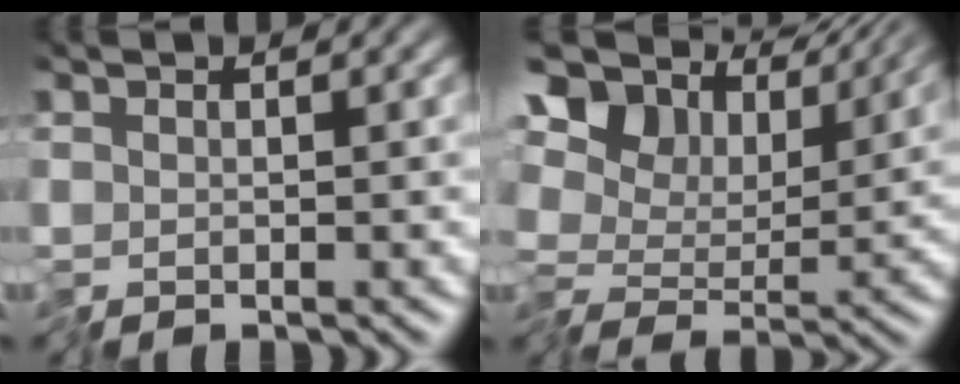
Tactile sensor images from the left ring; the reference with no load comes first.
{"total": 10.1, "force": [4.5, 6.3, 6.4], "torque": [-0.134, 0.023, 0.074]}